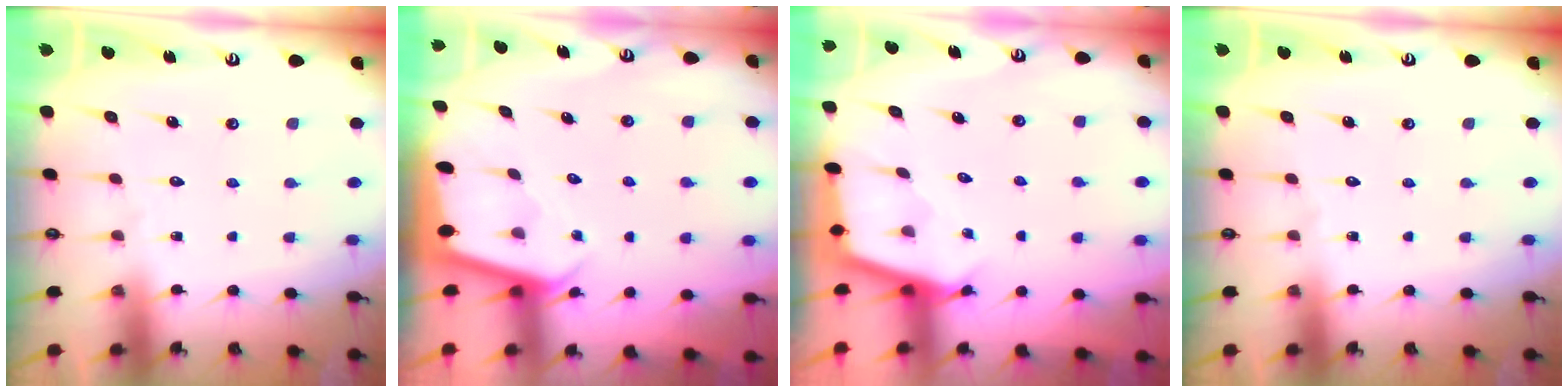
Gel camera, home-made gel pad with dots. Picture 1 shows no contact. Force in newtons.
{"total": 1.9, "press": 1.9, "slide": 0.2}
{"total": 2.5, "press": 2.5, "slide": 0.2}
{"total": 0.0}